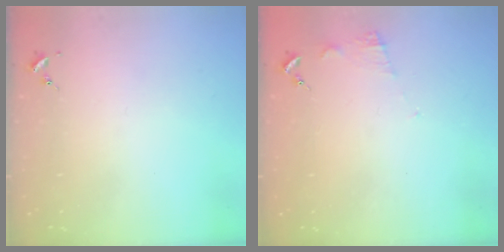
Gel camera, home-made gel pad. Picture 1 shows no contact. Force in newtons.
{"total": 6.7, "press": 6.7, "slide": 0.5}